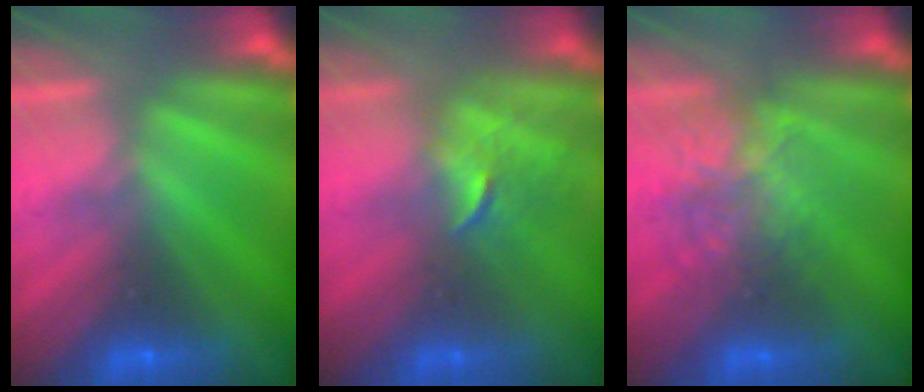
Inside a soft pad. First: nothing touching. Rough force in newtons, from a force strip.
{"total": 2.5}
{"total": 2.3}